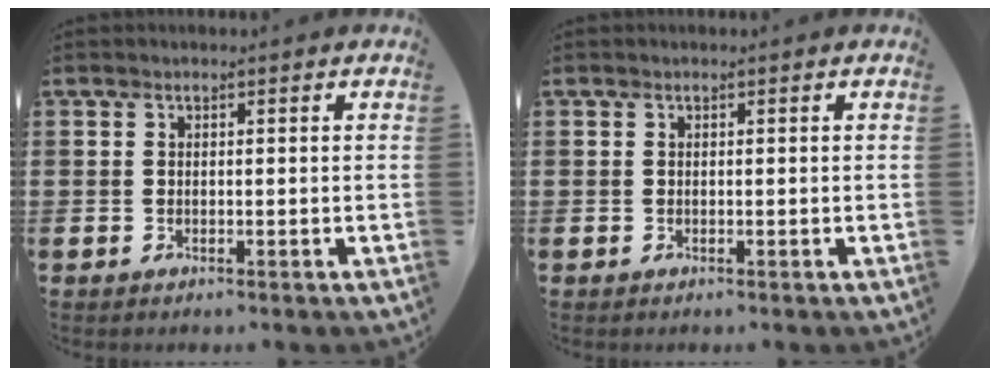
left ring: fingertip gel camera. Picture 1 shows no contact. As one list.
[{"total": 0.0}]